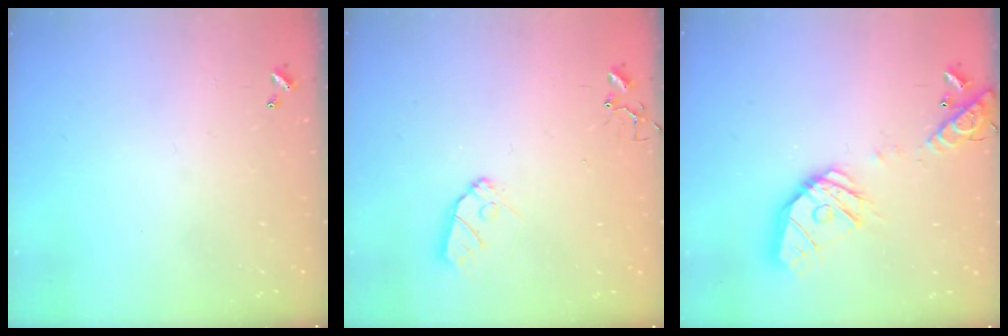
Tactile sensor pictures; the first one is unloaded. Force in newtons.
{"total": 8.2, "press": 8.1, "slide": 0.6}
{"total": 19.5, "press": 19.4, "slide": 2.7}